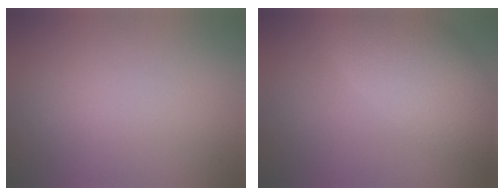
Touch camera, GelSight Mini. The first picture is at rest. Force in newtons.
{"total": 7.1, "press": 7.1, "slide": 0.8}